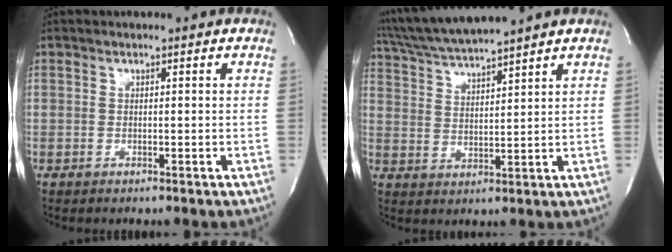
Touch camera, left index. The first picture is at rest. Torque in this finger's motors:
{"motor_torque": [0.21, -0.15, 0.42, 0.09]}